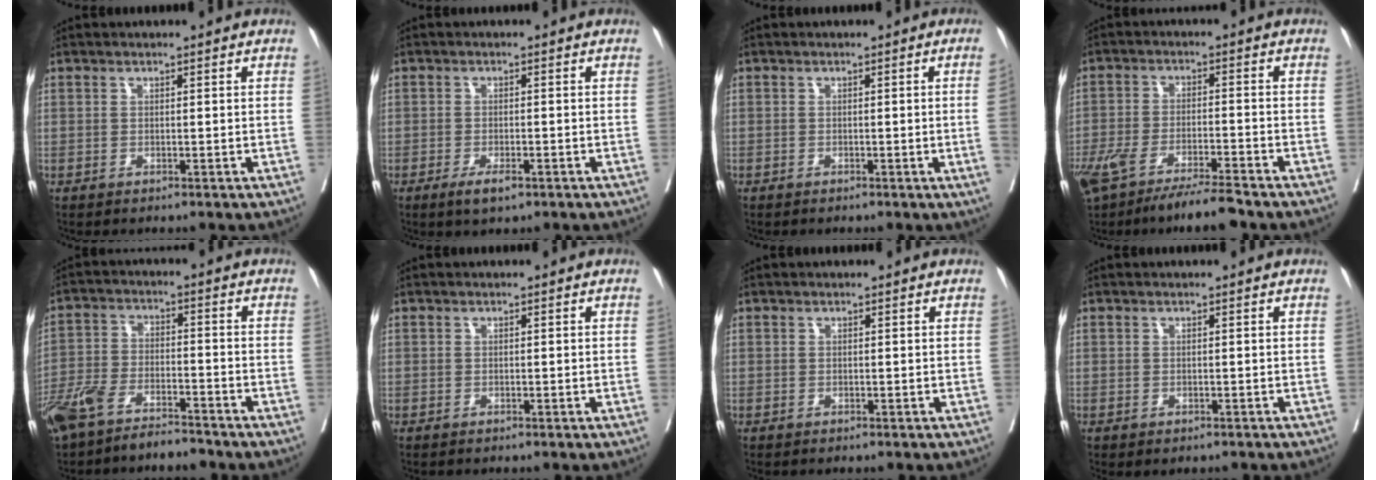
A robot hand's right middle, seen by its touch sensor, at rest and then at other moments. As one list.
[{"total": 3.3, "force": [-1.9, 0.9, 2.5], "torque": [-0.045, -0.003, -0.030]}, {"total": 2.0, "force": [-0.4, -0.8, 1.8], "torque": [-0.022, -0.003, -0.005]}, {"total": 10.6, "force": [-8.3, 1.0, 6.6], "torque": [-0.118, -0.016, -0.141]}, {"total": 9.7, "force": [-8.1, 2.7, 4.7], "torque": [-0.099, -0.008, -0.151]}, {"total": 0.0}, {"total": 0.0}, {"total": 0.7, "force": [-0.4, 0.5, 0.2], "torque": [-0.005, 0.001, -0.003]}]